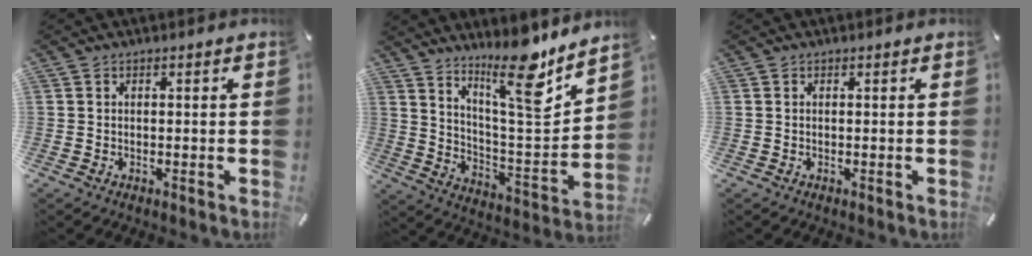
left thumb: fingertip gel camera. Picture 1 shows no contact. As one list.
[{"total": 16.6, "force": [13.4, 2.8, 9.4], "torque": [-0.153, -0.107, 0.218]}, {"total": 0.0}]